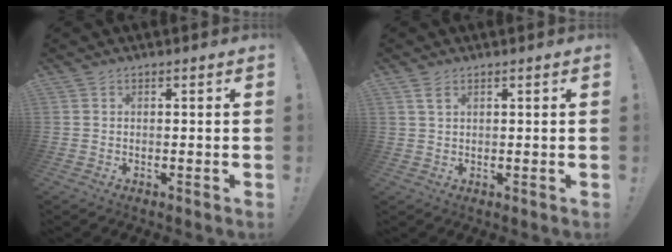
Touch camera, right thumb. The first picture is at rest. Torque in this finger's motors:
{"motor_torque": [-0.02, -0.06, -0.03, 0.25, 0.00]}